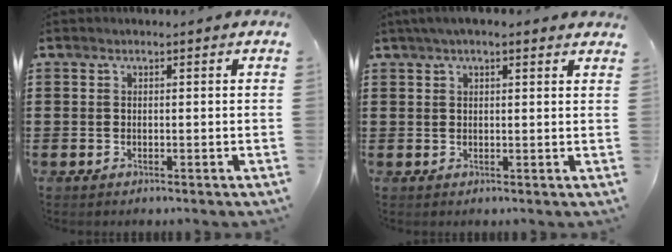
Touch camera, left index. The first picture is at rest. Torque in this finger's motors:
{"motor_torque": [2.14, 0.00, 0.39, 0.13]}